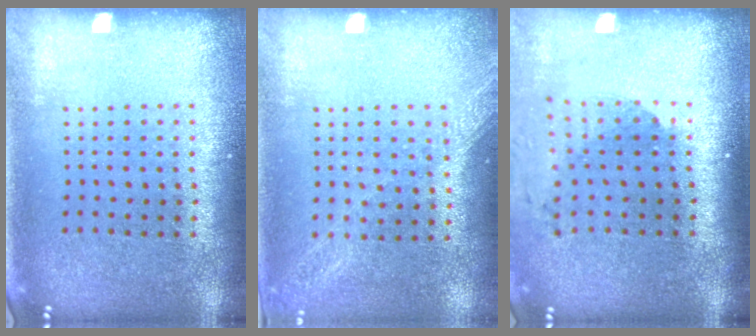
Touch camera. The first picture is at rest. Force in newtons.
{"total": 1.2, "press": 1.2, "slide": 0.4}
{"total": 1.8, "press": 1.4, "slide": 1.1}